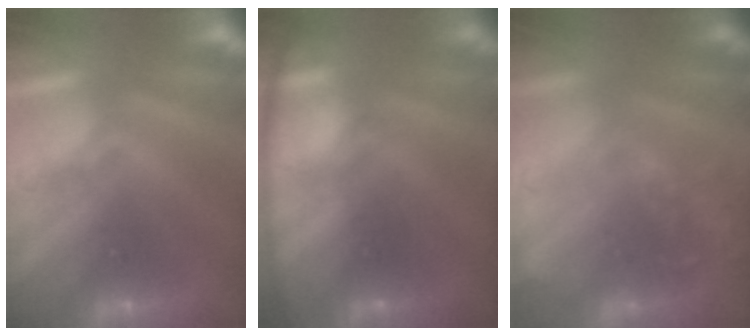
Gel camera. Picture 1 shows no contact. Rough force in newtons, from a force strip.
{"total": 11.5}
{"total": 2.1}